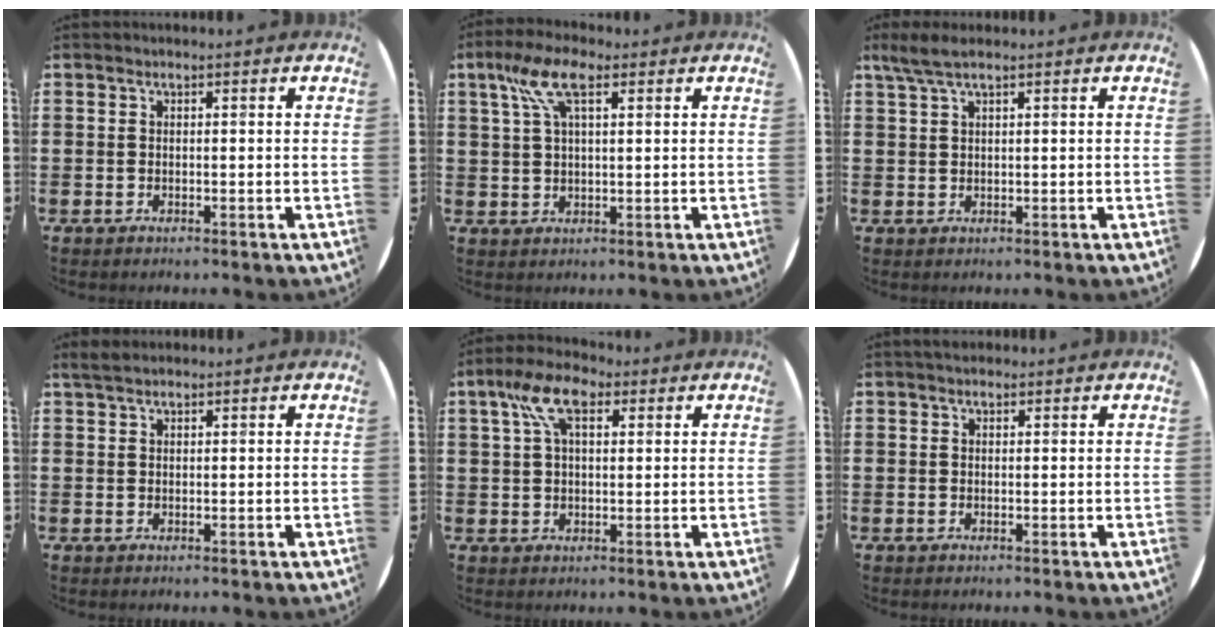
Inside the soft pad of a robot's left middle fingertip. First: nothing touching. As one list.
[{"total": 6.9, "force": [3.4, 2.7, 5.4], "torque": [-0.117, 0.012, 0.059]}, {"total": 2.6, "force": [1.8, 0.3, 1.9], "torque": [-0.039, 0.003, 0.033]}, {"total": 1.6, "force": [1.4, 0.4, 0.7], "torque": [-0.017, 0.004, 0.026]}, {"total": 7.5, "force": [3.6, 3.9, 5.2], "torque": [-0.107, 0.015, 0.065]}, {"total": 0.9, "force": [0.7, 0.4, 0.2], "torque": [-0.005, 0.004, 0.014]}]